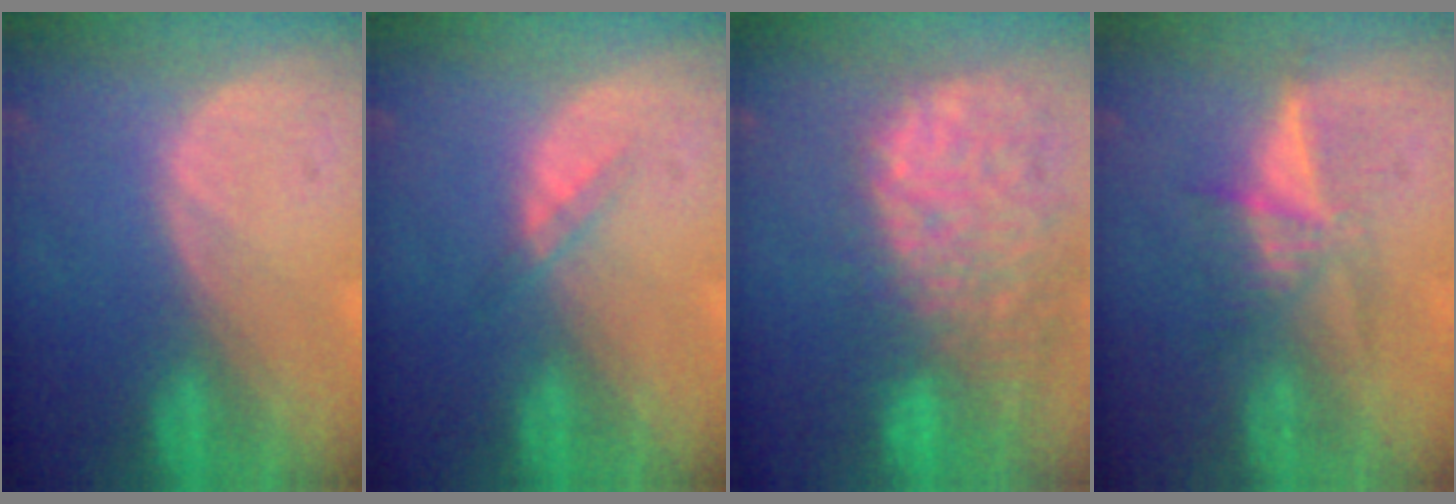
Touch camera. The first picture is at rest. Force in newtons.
{"total": 1.5, "press": 1.5, "slide": 0.1}
{"total": 14.2, "press": 11.8, "slide": 7.9}
{"total": 5.2, "press": 4.8, "slide": 1.8}